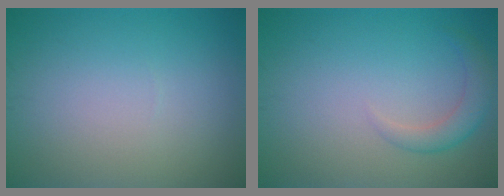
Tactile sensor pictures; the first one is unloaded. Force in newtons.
{"total": 2.2, "press": 2.2, "slide": 0.1}